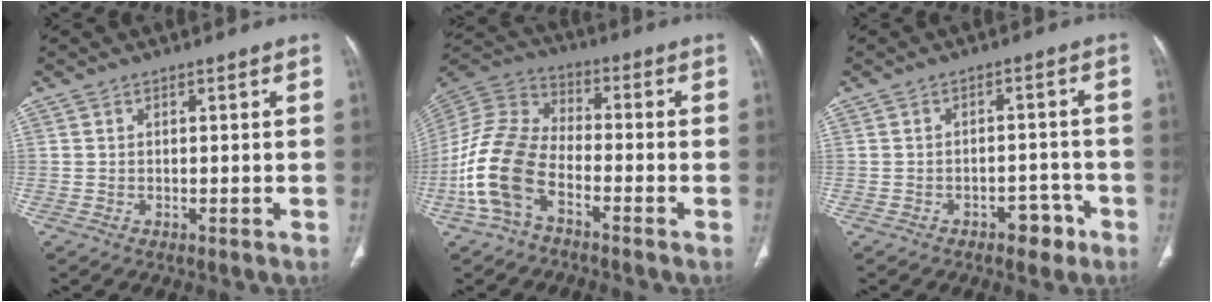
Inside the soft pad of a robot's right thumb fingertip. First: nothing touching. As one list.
[{"total": 13.8, "force": [-5.7, 7.6, 10.0], "torque": [-0.214, 0.043, -0.121]}, {"total": 4.4, "force": [-2.8, 2.5, 2.2], "torque": [-0.013, 0.028, -0.037]}]